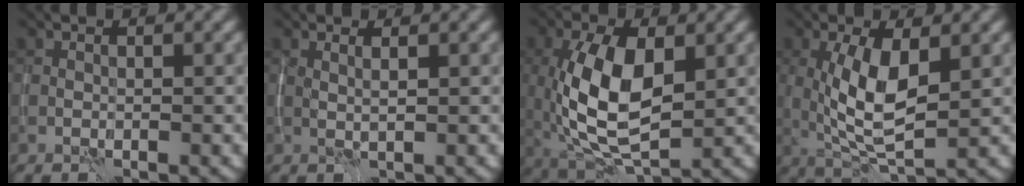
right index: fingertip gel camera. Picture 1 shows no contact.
{"total": 1.2, "force": [0.6, 0.1, 1.0], "torque": [-0.017, -0.003, 0.010]}
{"total": 9.2, "force": [0.2, 4.4, 8.0], "torque": [-0.166, -0.001, 0.005]}
{"total": 6.1, "force": [0.6, 2.2, 5.6], "torque": [-0.117, -0.011, 0.013]}